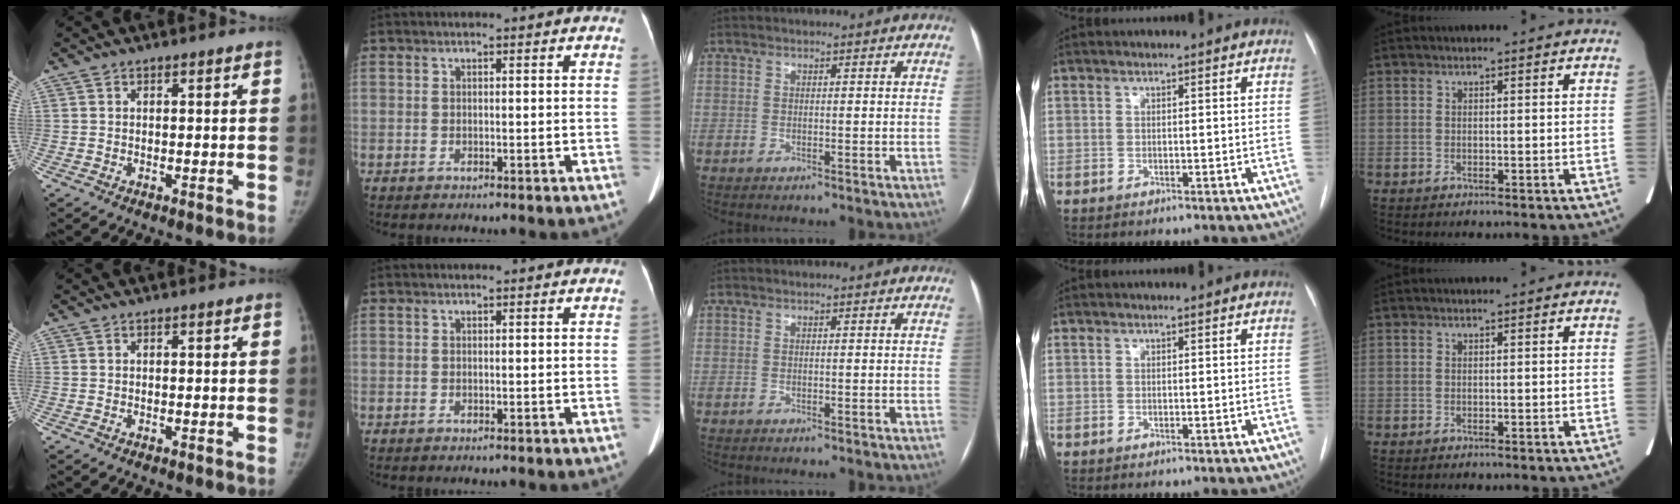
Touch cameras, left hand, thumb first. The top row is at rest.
{}